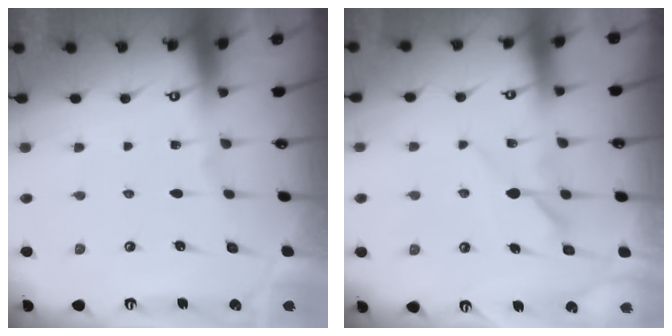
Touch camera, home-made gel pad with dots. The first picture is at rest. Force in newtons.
{"total": 6.3, "press": 6.2, "slide": 0.4}